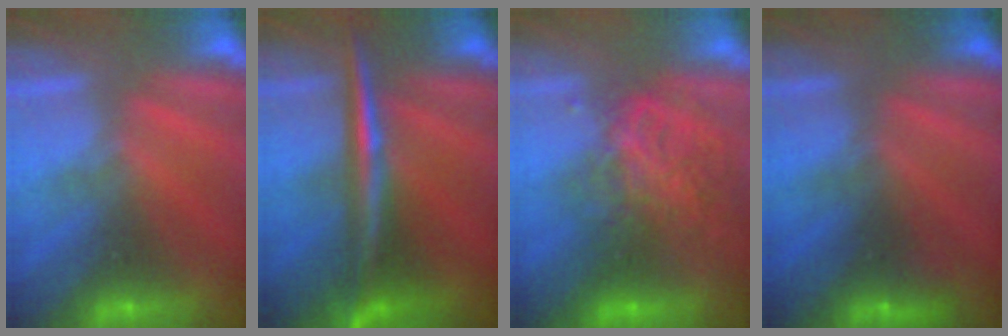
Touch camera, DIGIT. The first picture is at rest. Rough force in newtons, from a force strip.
{"total": 2.9}
{"total": 5.8}
{"total": 1.5}